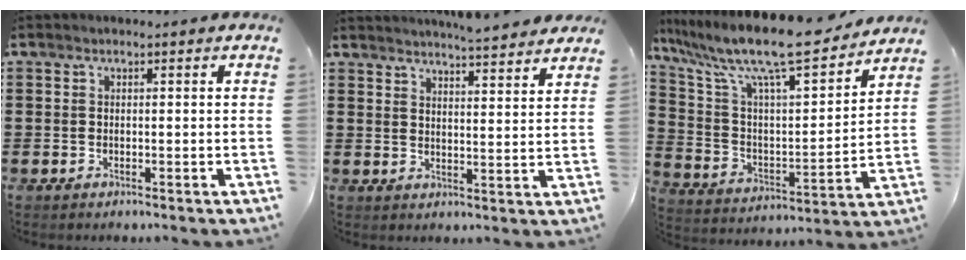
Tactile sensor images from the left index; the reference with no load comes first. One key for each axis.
{"total": 4.4, "fx": 4.3, "fy": -0.4, "fz": 0.7, "tx": -0.029, "ty": -0.022, "tz": 0.078}
{"total": 12.6, "fx": 10.5, "fy": 1.3, "fz": 6.8, "tx": -0.166, "ty": -0.072, "tz": 0.175}